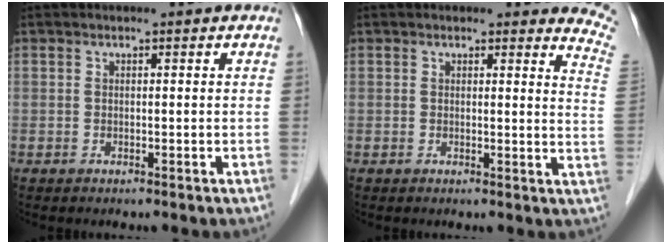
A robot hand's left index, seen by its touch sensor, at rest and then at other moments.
{"total": 6.8, "force": [6.7, 0.9, 1.0], "torque": [0.011, -0.053, 0.031]}